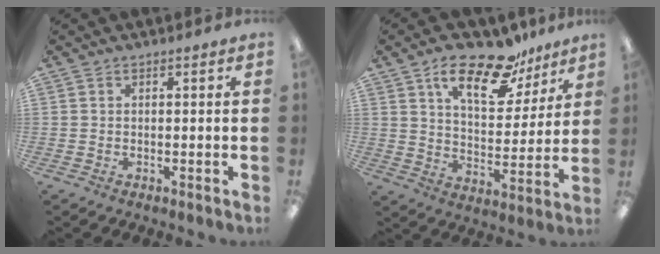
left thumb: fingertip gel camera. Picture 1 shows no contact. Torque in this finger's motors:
{"motor_torque": [0.17, 0.24, 1.31, -1.46, 0.17]}